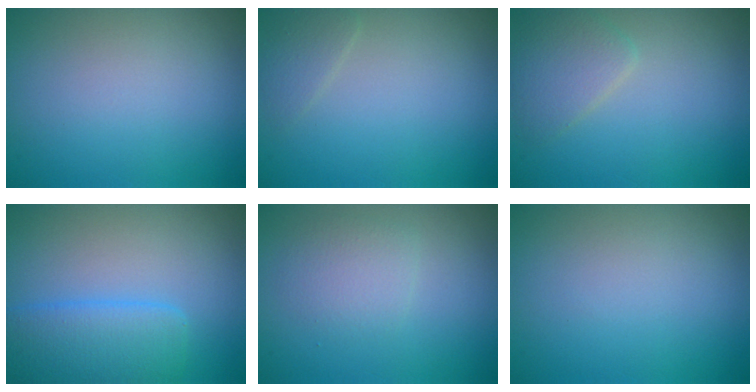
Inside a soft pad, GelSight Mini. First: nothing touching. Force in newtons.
{"total": 1.1, "press": 1.1, "slide": 0.1}
{"total": 2.4, "press": 2.4, "slide": 0.1}
{"total": 4.8, "press": 4.8, "slide": 0.2}
{"total": 1.9, "press": 1.9, "slide": 0.1}
{"total": 0.0}